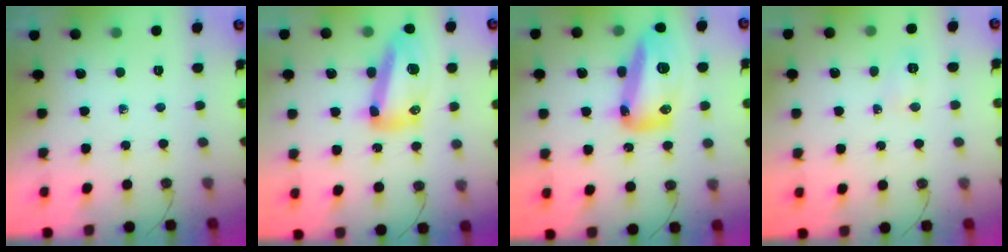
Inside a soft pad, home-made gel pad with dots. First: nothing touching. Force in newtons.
{"total": 15.0, "press": 14.9, "slide": 1.4}
{"total": 17.0, "press": 16.9, "slide": 1.8}
{"total": 5.0, "press": 4.9, "slide": 0.7}